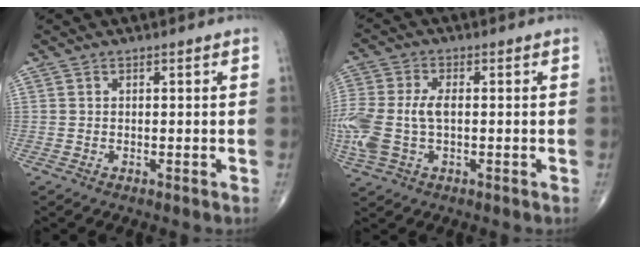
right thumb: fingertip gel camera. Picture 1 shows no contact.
{"total": 12.8, "force": [-0.9, 7.5, 10.3], "torque": [-0.276, 0.006, -0.013]}